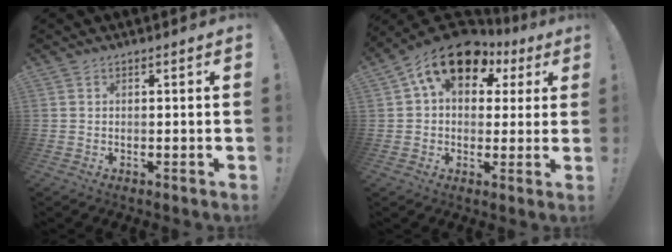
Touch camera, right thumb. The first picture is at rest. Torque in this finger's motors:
{"motor_torque": [1.00, 3.06, 0.80, 0.05, 0.09]}